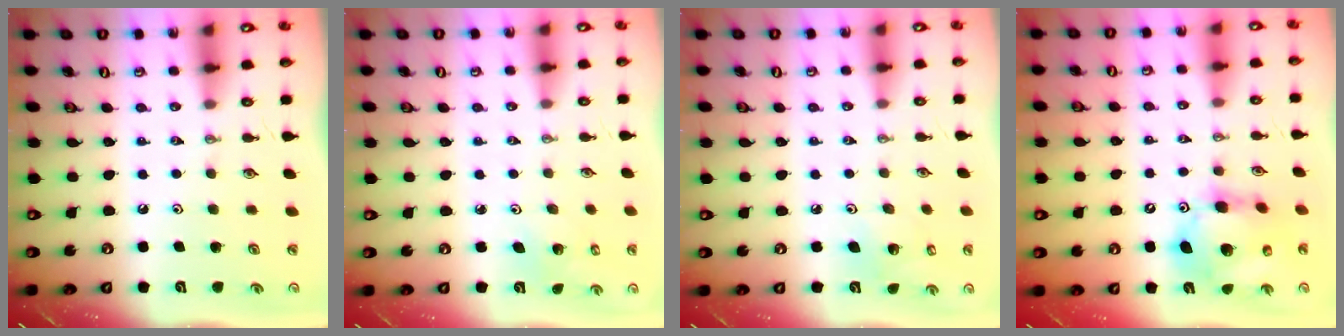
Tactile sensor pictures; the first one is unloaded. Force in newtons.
{"total": 2.3, "press": 2.3, "slide": 0.2}
{"total": 4.7, "press": 4.2, "slide": 2.1}
{"total": 15.2, "press": 15.1, "slide": 1.7}